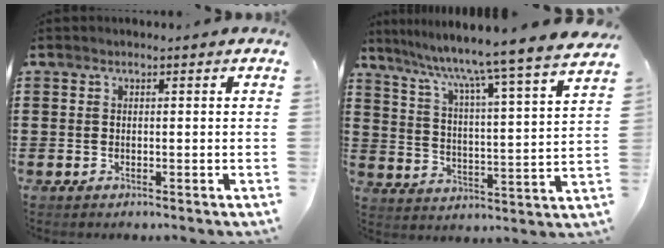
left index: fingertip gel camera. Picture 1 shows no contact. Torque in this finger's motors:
{"motor_torque": [2.14, 0.00, -0.10, -0.18]}